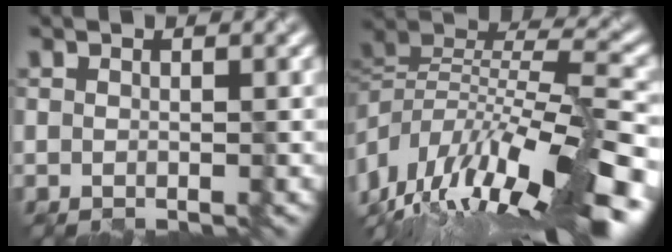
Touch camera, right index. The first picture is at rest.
{"total": 14.4, "force": [-5.3, 3.9, 12.7], "torque": [-0.219, 0.022, -0.085]}